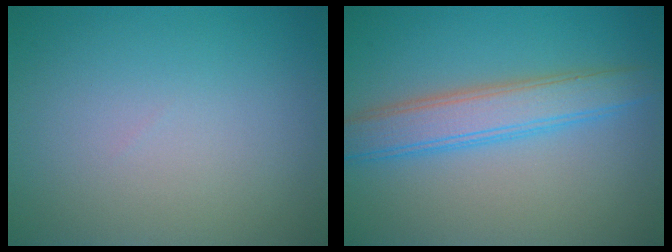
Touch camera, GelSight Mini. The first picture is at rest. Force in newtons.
{"total": 4.5, "press": 4.5, "slide": 0.2}